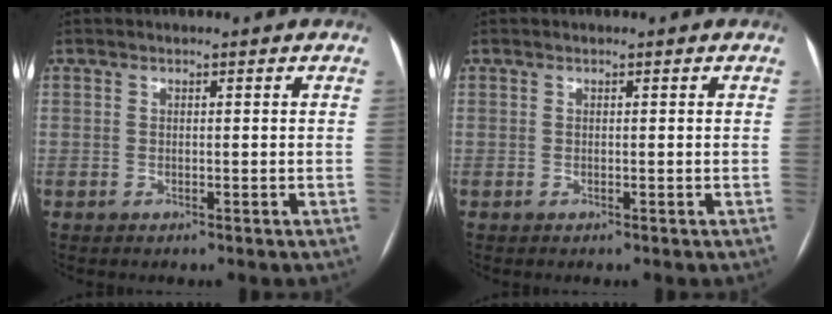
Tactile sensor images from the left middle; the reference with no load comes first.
{"total": 0.0}